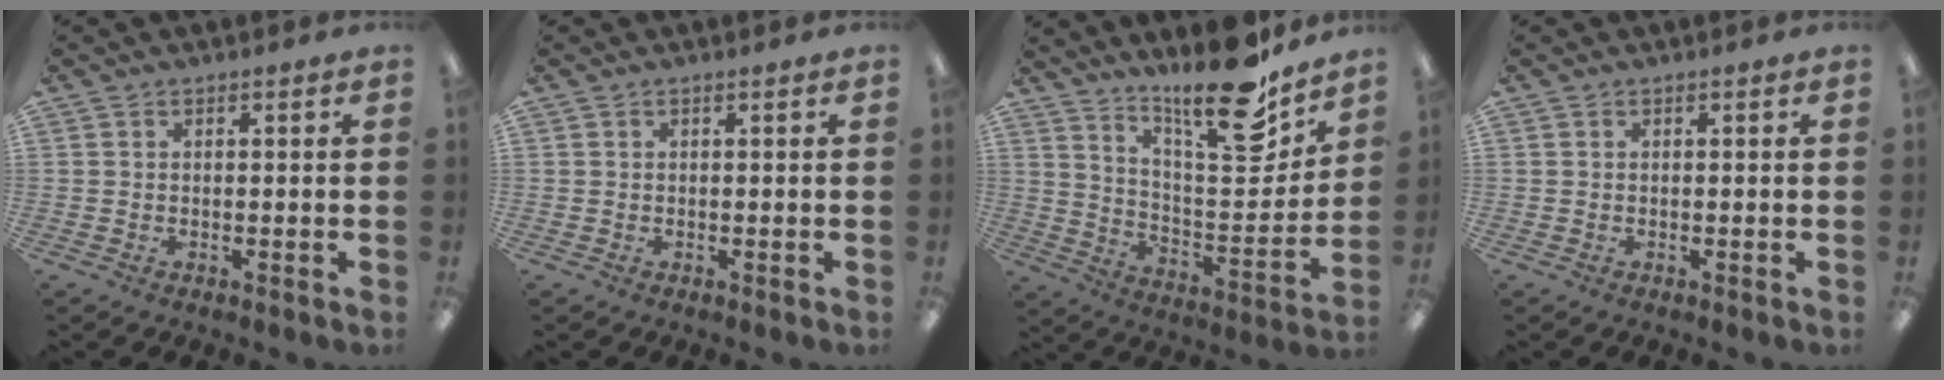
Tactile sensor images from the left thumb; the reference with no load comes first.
{"total": 0.0}
{"total": 19.8, "force": [15.5, 4.6, 11.4], "torque": [-0.178, -0.115, 0.255]}
{"total": 0.0}